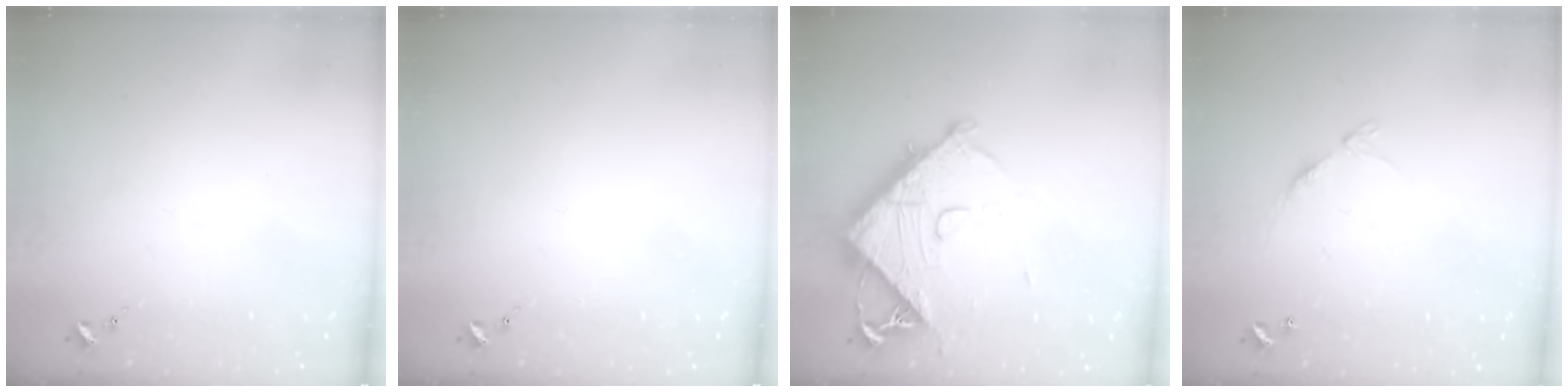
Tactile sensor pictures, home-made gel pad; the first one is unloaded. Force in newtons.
{"total": 0.0}
{"total": 12.5, "press": 12.5, "slide": 1.3}
{"total": 8.4, "press": 8.4, "slide": 0.6}